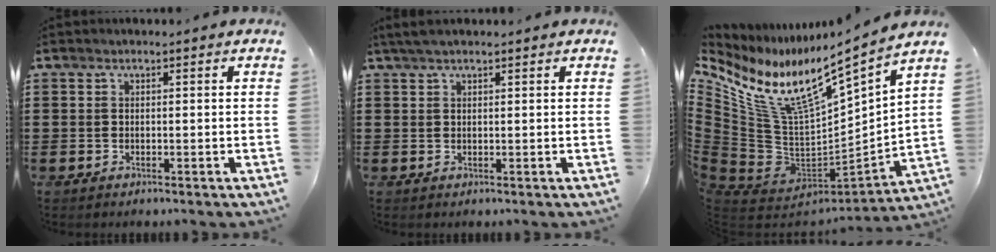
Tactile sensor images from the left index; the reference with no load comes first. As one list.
[{"total": 1.8, "force": [1.3, 0.3, 1.3], "torque": [-0.027, 0.002, 0.023]}, {"total": 12.7, "force": [6.9, 4.0, 9.8], "torque": [-0.237, -0.063, 0.108]}]